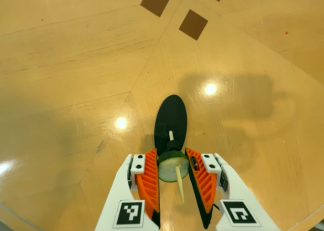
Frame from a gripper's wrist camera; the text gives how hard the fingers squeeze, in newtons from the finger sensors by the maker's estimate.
{"total": 10.0, "left": 10.1, "right": 10.0}